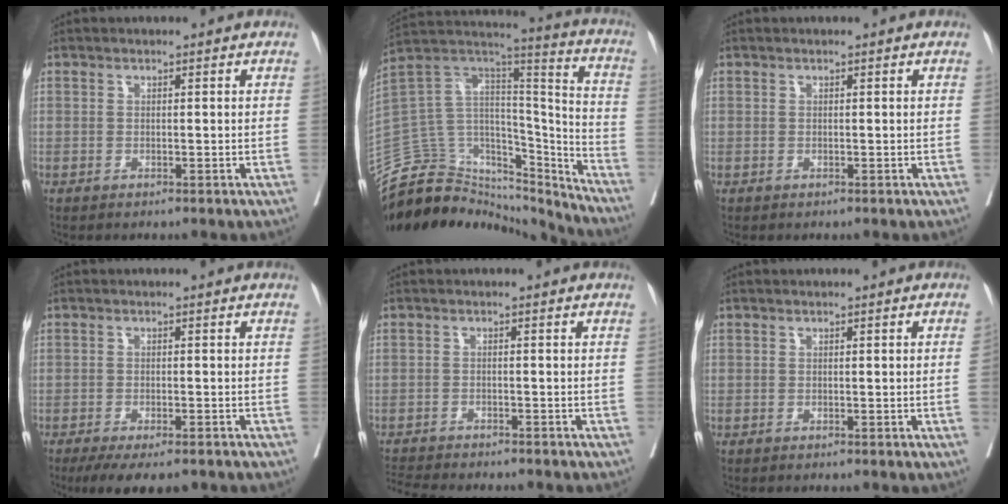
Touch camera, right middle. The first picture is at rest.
{"total": 27.9, "force": [-25.3, 9.1, 7.5], "torque": [-0.159, 0.052, -0.394]}
{"total": 0.0}
{"total": 9.2, "force": [-7.1, 2.3, 5.3], "torque": [-0.069, -0.012, -0.102]}
{"total": 9.2, "force": [-8.5, 0.9, 3.4], "torque": [-0.051, -0.006, -0.125]}
{"total": 0.6, "force": [-0.1, 0.1, 0.6], "torque": [-0.012, 0.004, 0.000]}